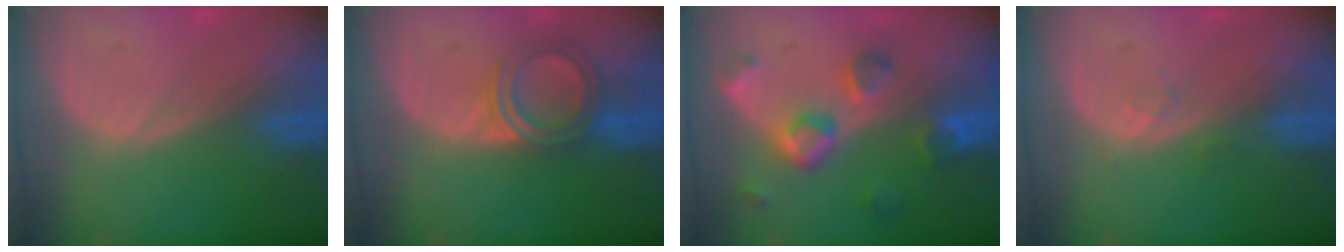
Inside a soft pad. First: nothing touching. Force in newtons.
{"total": 5.1, "press": 5.0, "slide": 0.7}
{"total": 7.7, "press": 7.0, "slide": 3.1}
{"total": 1.1, "press": 1.0, "slide": 0.1}